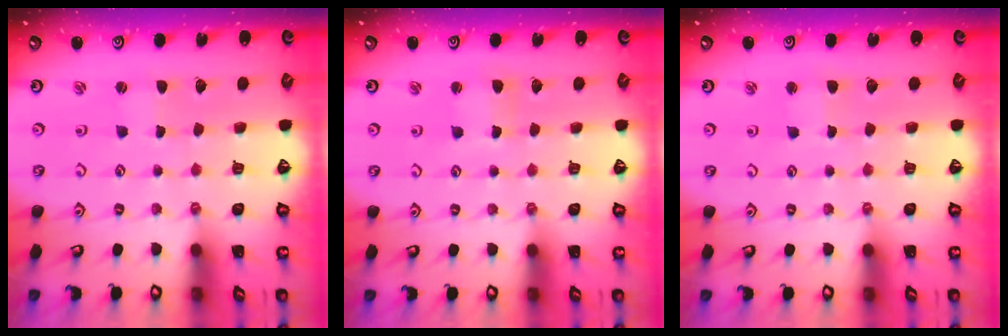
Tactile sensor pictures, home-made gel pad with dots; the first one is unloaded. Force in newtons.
{"total": 2.0, "press": 2.0, "slide": 0.3}
{"total": 1.9, "press": 1.9, "slide": 0.3}